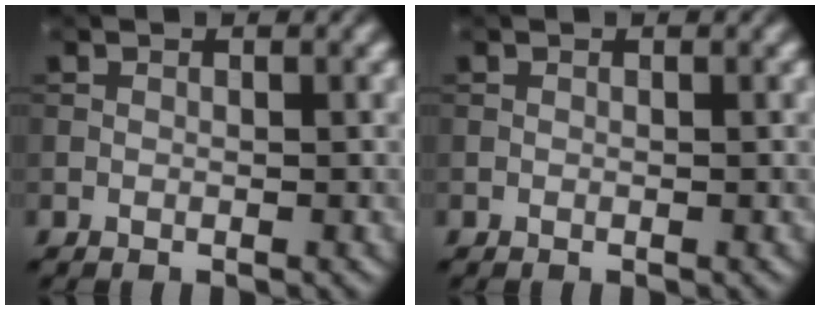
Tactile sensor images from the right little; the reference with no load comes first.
{"total": 0.0}